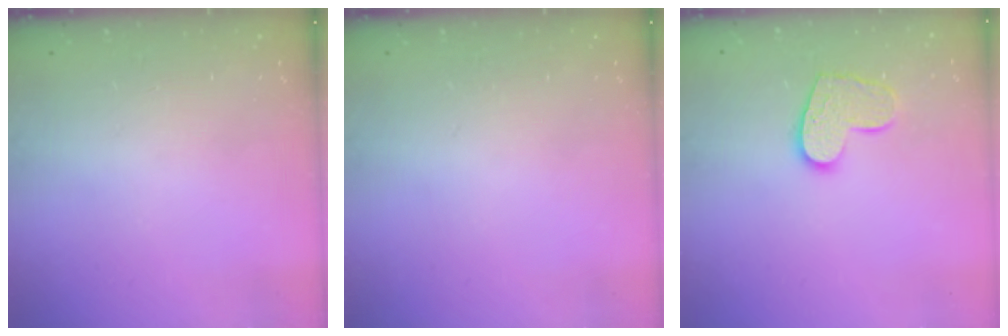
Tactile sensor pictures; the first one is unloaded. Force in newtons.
{"total": 0.0}
{"total": 11.3, "press": 11.2, "slide": 0.7}